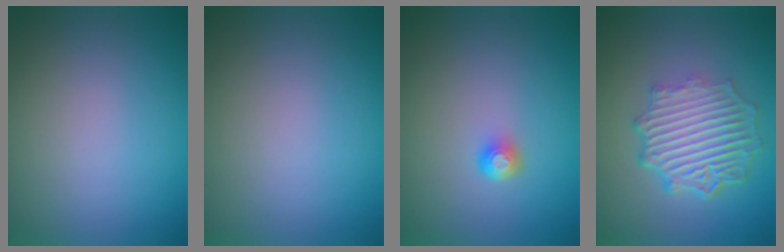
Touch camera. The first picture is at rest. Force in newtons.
{"total": 0.0}
{"total": 1.5, "press": 1.1, "slide": 1.0}
{"total": 7.2, "press": 5.2, "slide": 4.9}